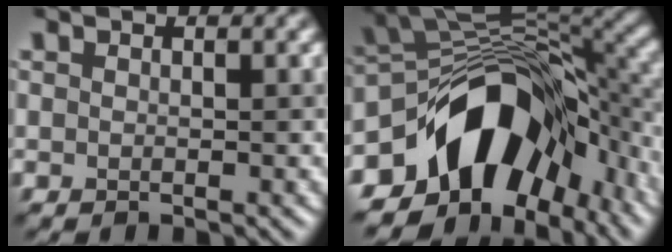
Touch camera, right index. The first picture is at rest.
{"total": 14.0, "force": [-6.2, 9.1, 8.7], "torque": [-0.131, 0.007, -0.116]}